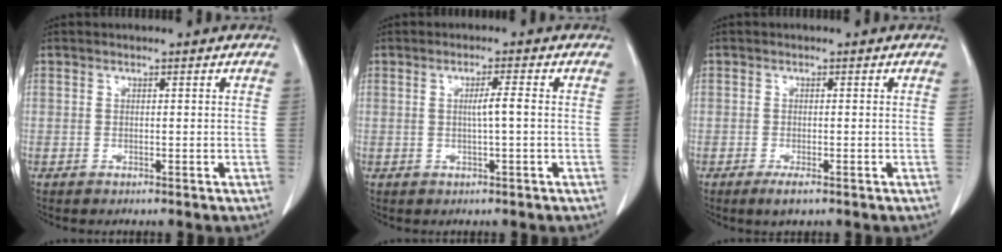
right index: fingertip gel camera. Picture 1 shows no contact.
{"total": 2.5, "force": [0.0, -0.3, 2.5], "torque": [-0.043, 0.000, 0.000]}
{"total": 2.0, "force": [-1.2, 0.4, 1.5], "torque": [-0.027, -0.004, -0.019]}